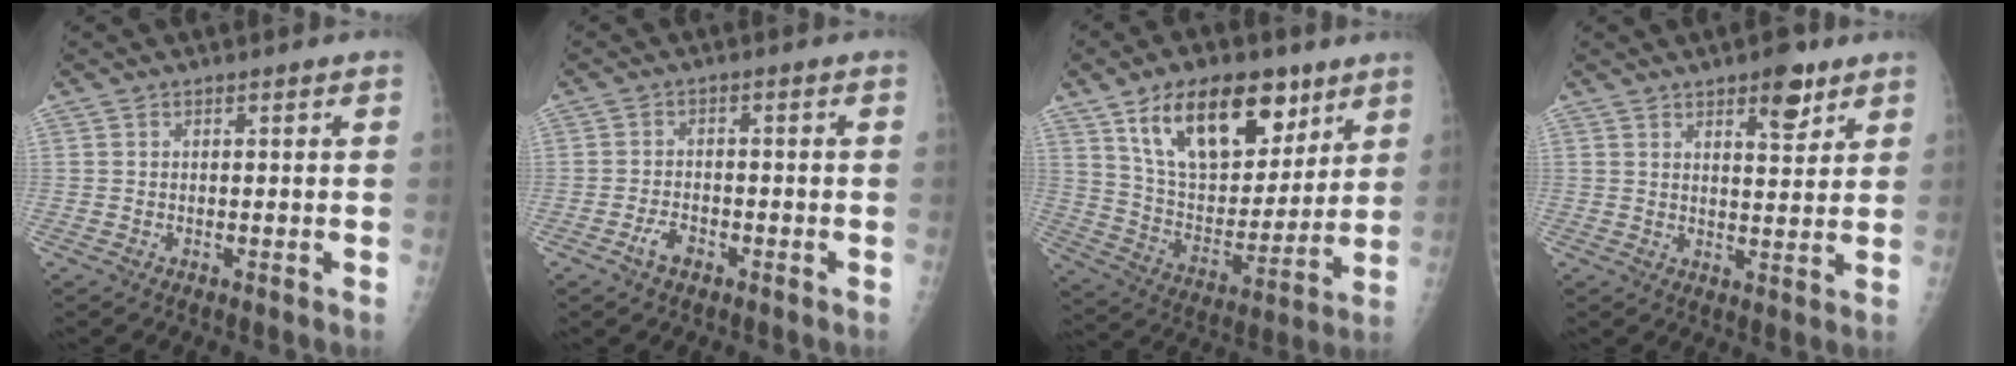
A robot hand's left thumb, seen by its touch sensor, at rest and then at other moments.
{"total": 3.2, "force": [-1.9, 1.7, 1.9], "torque": [-0.033, 0.014, -0.033]}
{"total": 21.4, "force": [11.9, 11.4, 13.6], "torque": [-0.175, -0.047, 0.210]}
{"total": 6.5, "force": [4.1, 2.5, 4.4], "torque": [-0.043, -0.024, 0.056]}